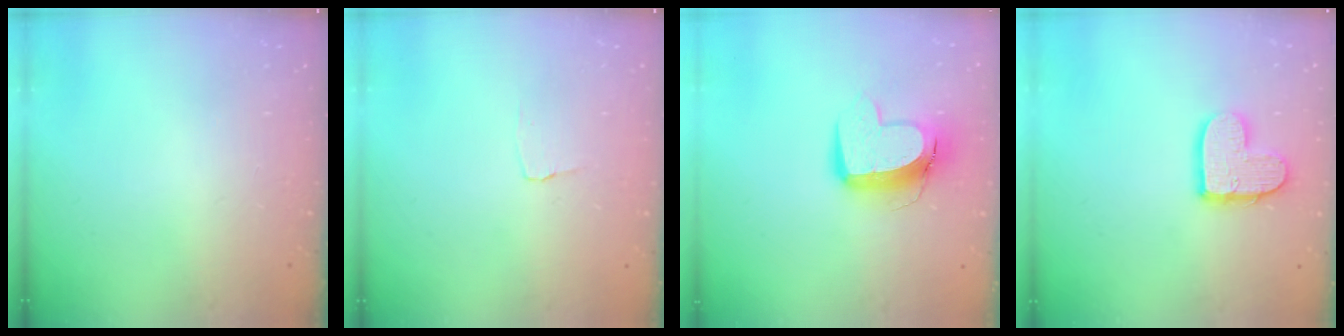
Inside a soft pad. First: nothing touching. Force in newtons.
{"total": 2.9, "press": 2.8, "slide": 0.3}
{"total": 11.5, "press": 11.4, "slide": 1.2}
{"total": 10.8, "press": 10.7, "slide": 0.9}